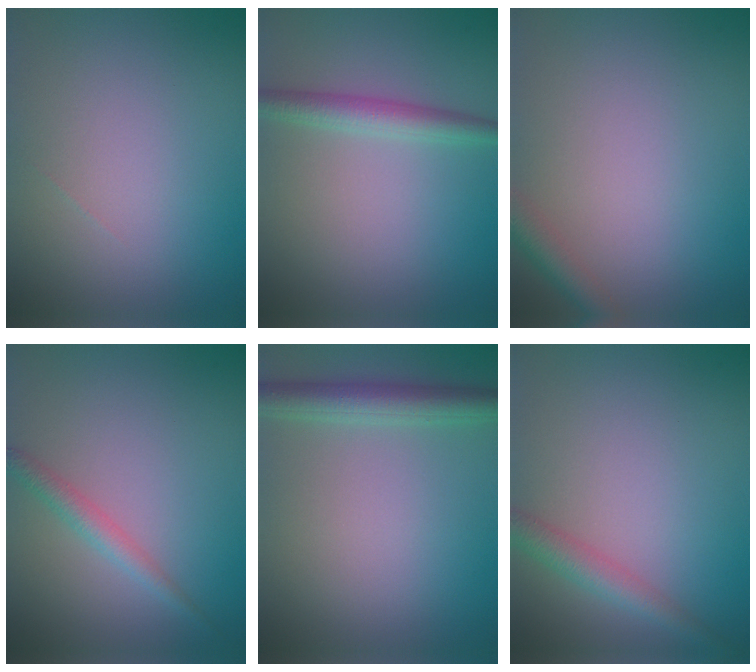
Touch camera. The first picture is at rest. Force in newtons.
{"total": 2.8, "press": 2.8, "slide": 0.0}
{"total": 2.2, "press": 2.2, "slide": 0.2}
{"total": 1.9, "press": 1.9, "slide": 0.1}
{"total": 3.5, "press": 3.5, "slide": 0.1}
{"total": 2.8, "press": 2.8, "slide": 0.1}